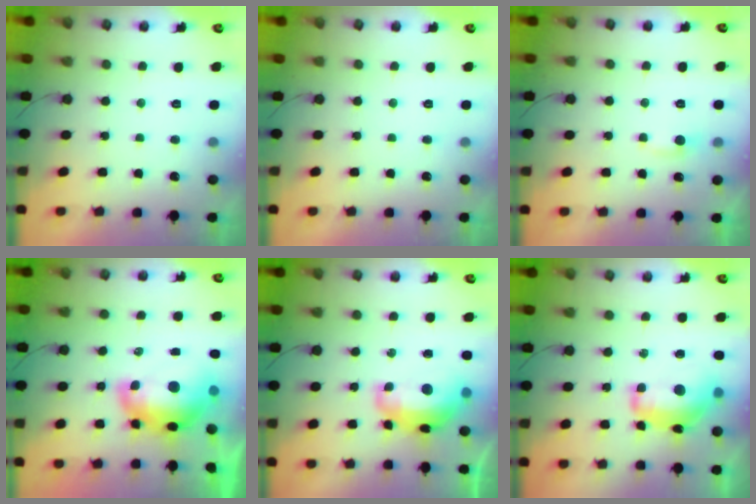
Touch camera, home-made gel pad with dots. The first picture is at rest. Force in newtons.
{"total": 0.0}
{"total": 3.7, "press": 3.7, "slide": 0.4}
{"total": 14.5, "press": 14.4, "slide": 1.2}
{"total": 13.7, "press": 13.7, "slide": 1.0}
{"total": 13.9, "press": 13.9, "slide": 1.0}